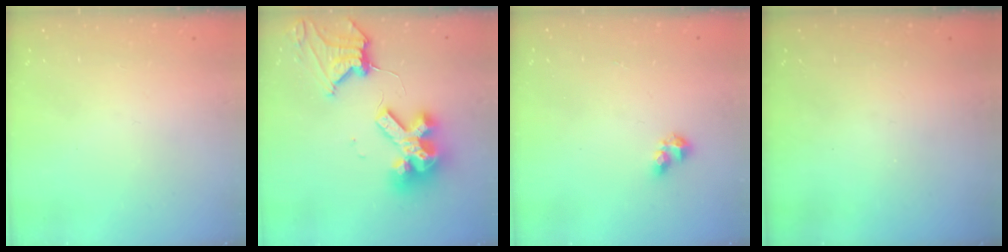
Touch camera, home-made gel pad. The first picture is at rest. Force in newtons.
{"total": 16.6, "press": 16.5, "slide": 1.4}
{"total": 2.9, "press": 2.9, "slide": 0.3}
{"total": 0.0}